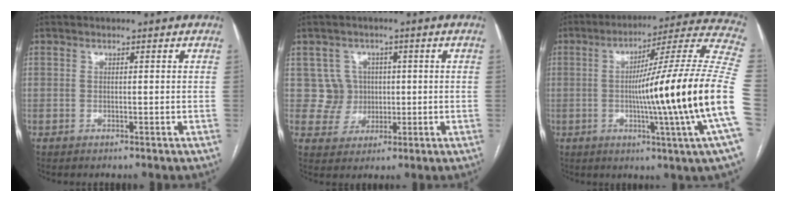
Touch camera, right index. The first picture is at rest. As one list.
[{"total": 4.8, "force": [0.7, 4.8, -0.1], "torque": [0.011, 0.015, 0.018]}, {"total": 24.9, "force": [-4.0, -2.3, 24.5], "torque": [-0.283, -0.001, -0.085]}]